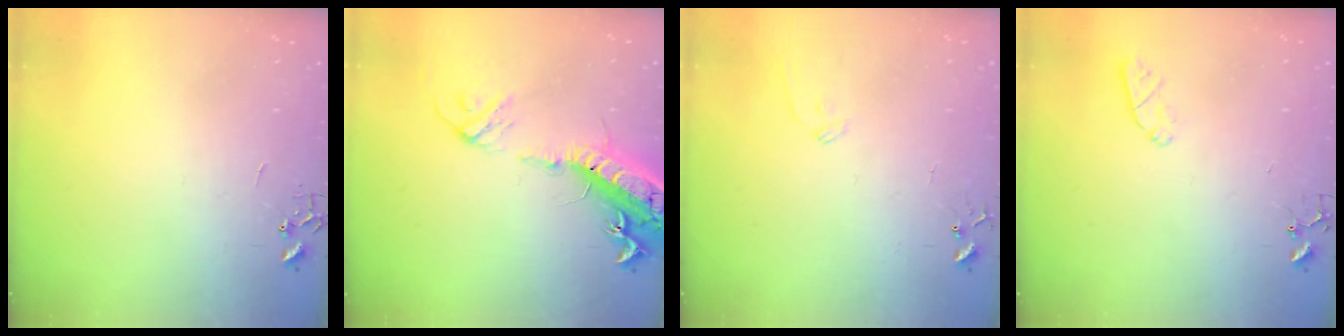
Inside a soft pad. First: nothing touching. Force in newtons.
{"total": 20.7, "press": 20.1, "slide": 4.8}
{"total": 6.6, "press": 6.6, "slide": 0.6}
{"total": 5.2, "press": 5.2, "slide": 0.8}